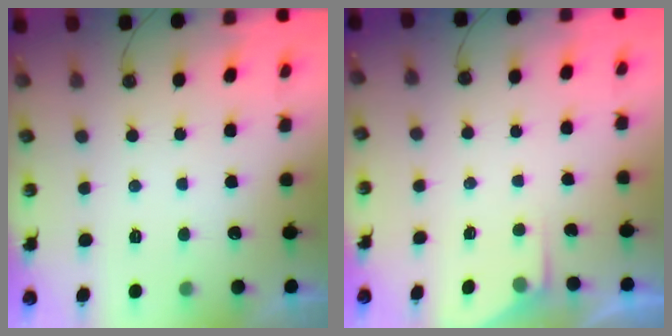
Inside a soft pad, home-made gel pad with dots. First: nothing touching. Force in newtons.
{"total": 2.7, "press": 2.6, "slide": 0.4}